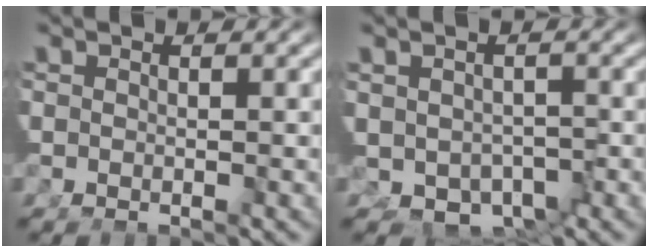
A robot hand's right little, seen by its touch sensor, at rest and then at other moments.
{"total": 5.2, "force": [-1.6, 4.3, 2.4], "torque": [-0.047, -0.038, -0.010]}